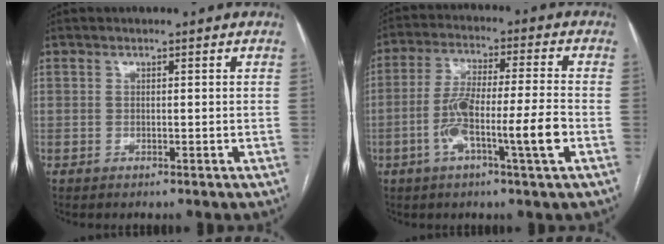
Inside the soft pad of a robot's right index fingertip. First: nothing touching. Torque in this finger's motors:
{"motor_torque": [0.57, -0.23, 0.28, 0.10]}